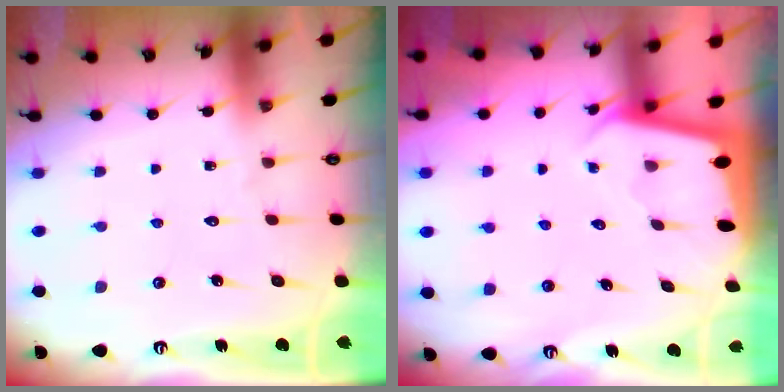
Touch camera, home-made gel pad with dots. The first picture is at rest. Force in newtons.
{"total": 1.9, "press": 1.9, "slide": 0.1}